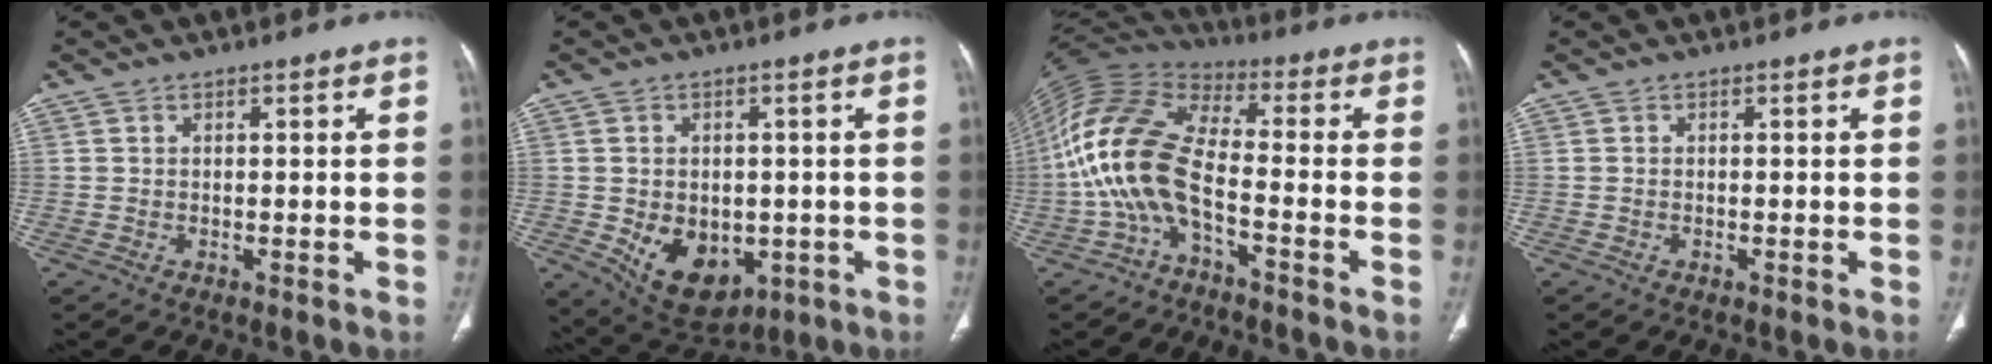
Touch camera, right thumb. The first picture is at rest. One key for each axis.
{"total": 11.9, "fx": -2.8, "fy": 8.2, "fz": 8.1, "tx": -0.096, "ty": -0.004, "tz": -0.020}
{"total": 14.3, "fx": -4.3, "fy": 6.3, "fz": 12.1, "tx": -0.264, "ty": 0.060, "tz": -0.096}
{"total": 0.0}